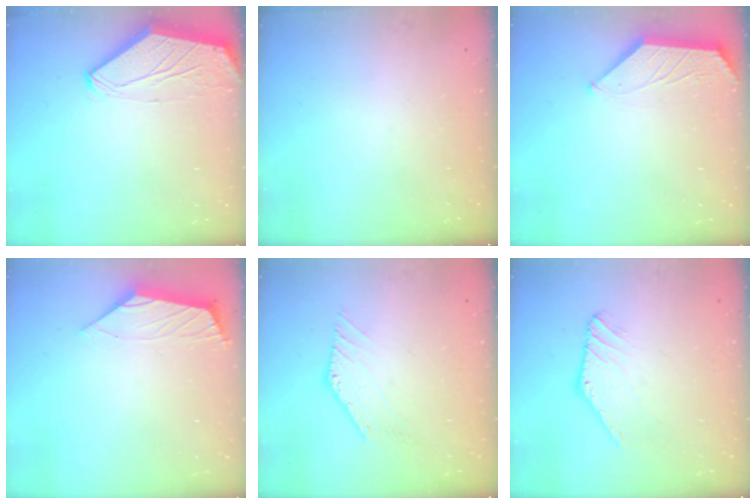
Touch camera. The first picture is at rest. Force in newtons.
{"total": 0.0}
{"total": 1.7, "press": 1.7, "slide": 0.4}
{"total": 2.9, "press": 2.8, "slide": 0.6}
{"total": 1.0, "press": 1.0, "slide": 0.3}
{"total": 1.3, "press": 1.3, "slide": 0.0}